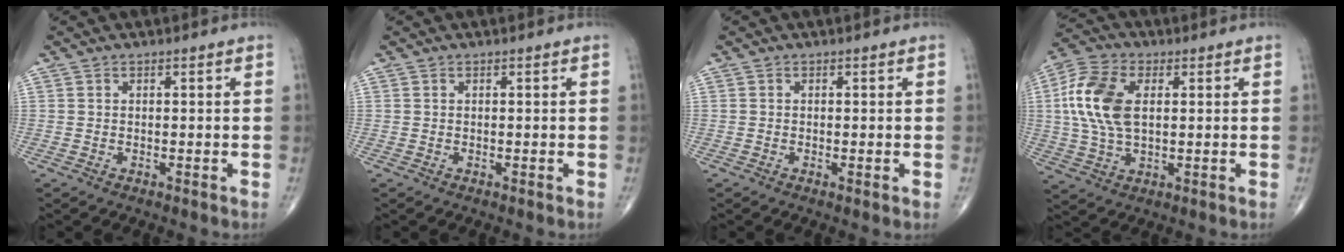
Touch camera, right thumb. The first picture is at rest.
{"total": 0.0}
{"total": 0.8, "force": [-0.1, 0.2, 0.8], "torque": [-0.018, -0.004, -0.005]}
{"total": 13.1, "force": [2.2, 7.4, 10.5], "torque": [-0.227, 0.007, 0.039]}